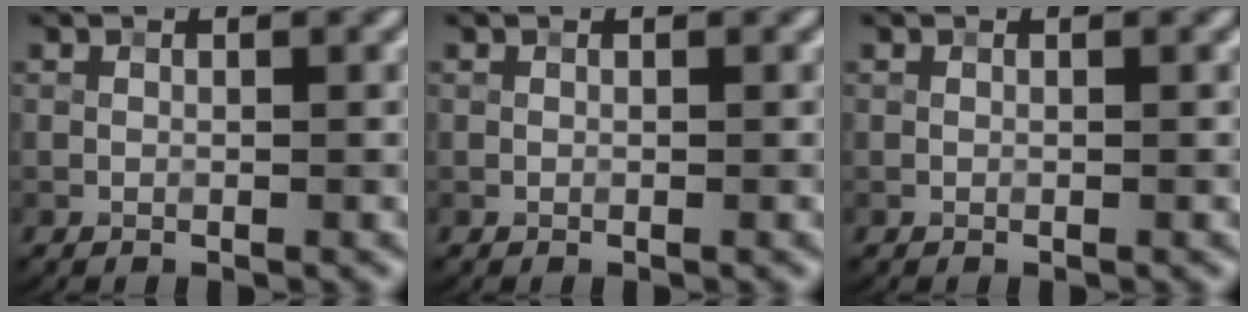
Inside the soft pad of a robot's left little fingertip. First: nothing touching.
{"total": 0.0}
{"total": 0.0}